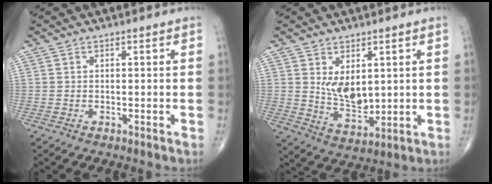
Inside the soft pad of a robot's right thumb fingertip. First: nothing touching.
{"total": 7.5, "force": [1.9, 4.3, 5.9], "torque": [-0.083, -0.025, 0.050]}